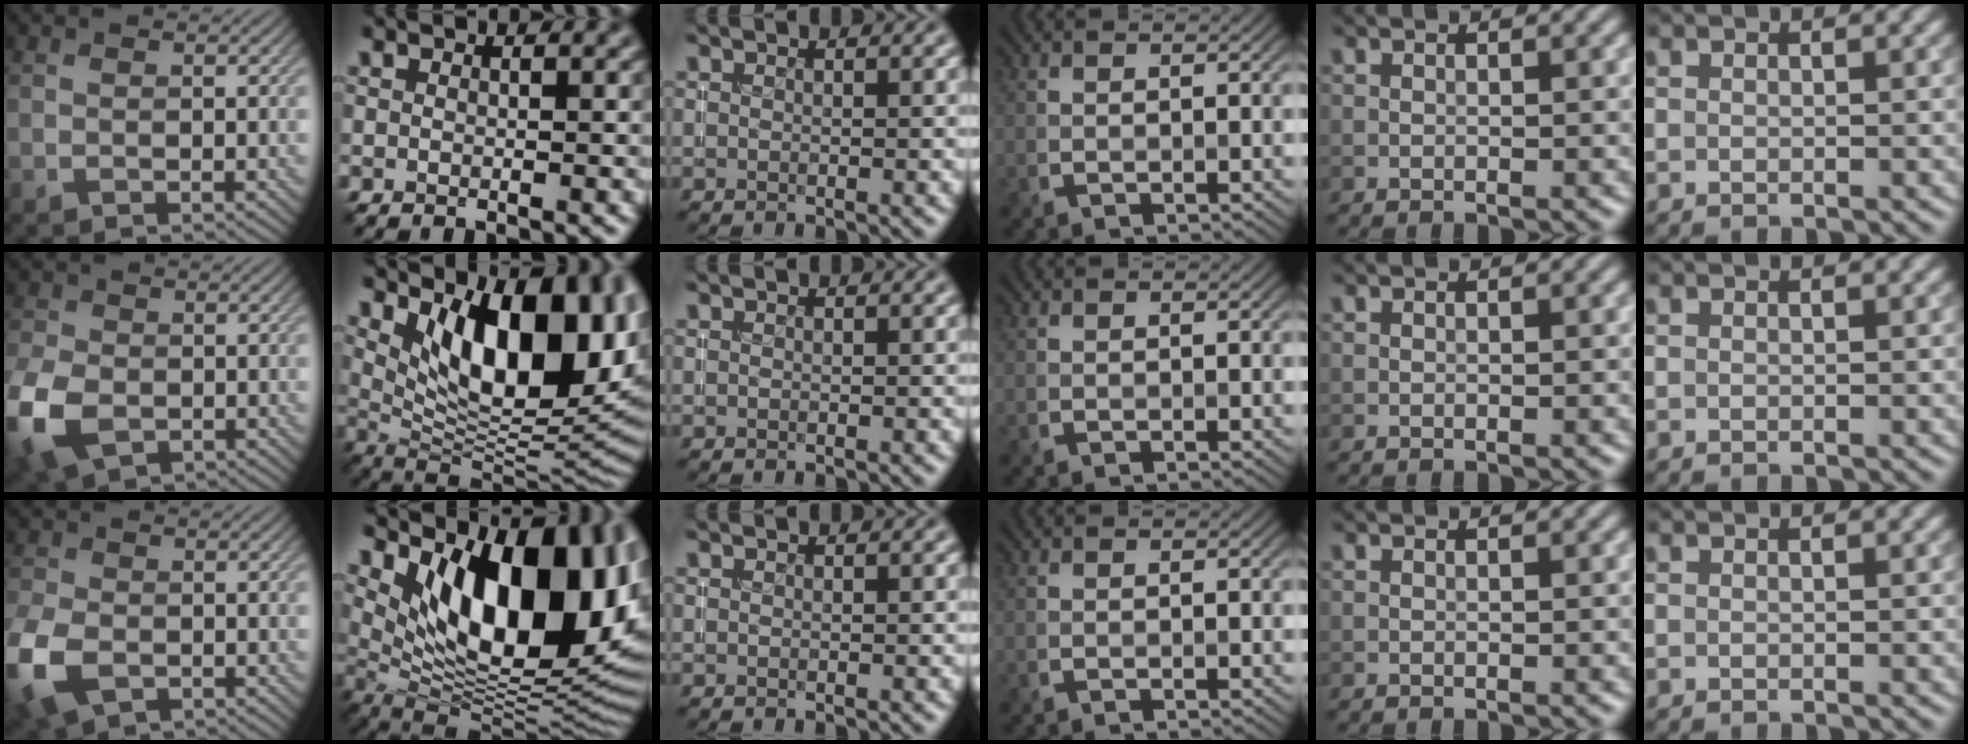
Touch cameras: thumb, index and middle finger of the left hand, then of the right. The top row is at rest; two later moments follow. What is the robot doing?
{"motion": "insert", "object": "coin"}